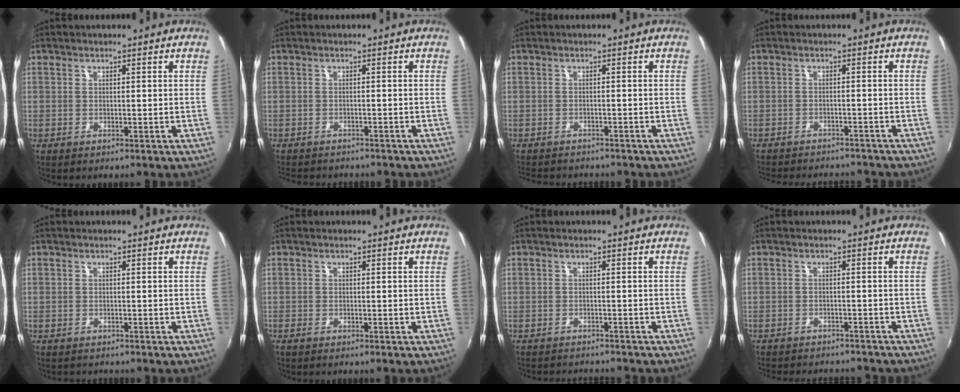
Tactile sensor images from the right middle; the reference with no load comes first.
{"total": 5.9, "force": [-5.4, 1.5, 1.9], "torque": [-0.049, -0.015, -0.079]}
{"total": 6.5, "force": [-5.9, 1.7, 2.0], "torque": [-0.054, -0.014, -0.088]}
{"total": 11.7, "force": [-10.4, 3.2, 4.2], "torque": [-0.095, -0.013, -0.144]}
{"total": 1.0, "force": [-0.8, 0.5, -0.1], "torque": [-0.003, 0.002, -0.014]}
{"total": 1.0, "force": [-0.9, 0.2, 0.5], "torque": [-0.011, -0.004, -0.018]}
{"total": 5.5, "force": [-5.2, 1.1, 1.5], "torque": [-0.042, -0.011, -0.075]}
{"total": 10.3, "force": [-9.2, 3.0, 3.5], "torque": [-0.083, -0.014, -0.126]}